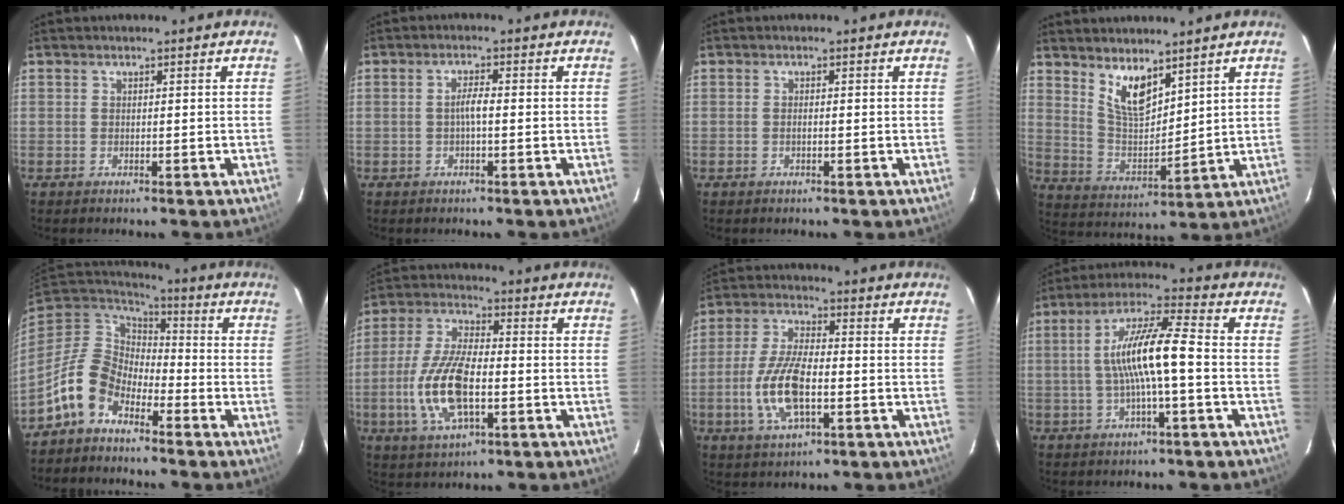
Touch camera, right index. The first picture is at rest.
{"total": 2.2, "force": [-0.4, 0.3, 2.2], "torque": [-0.042, 0.005, -0.008]}
{"total": 0.8, "force": [-0.3, 0.2, 0.7], "torque": [-0.013, 0.000, -0.005]}
{"total": 8.7, "force": [6.0, 3.3, 5.5], "torque": [-0.097, -0.008, 0.124]}
{"total": 11.1, "force": [-6.9, 6.9, 5.3], "torque": [-0.115, 0.020, -0.140]}
{"total": 14.0, "force": [-3.3, 5.8, 12.3], "torque": [-0.262, -0.002, -0.061]}
{"total": 12.3, "force": [-3.1, 4.7, 10.9], "torque": [-0.231, -0.003, -0.059]}
{"total": 11.0, "force": [-1.3, 1.1, 10.8], "torque": [-0.204, 0.018, -0.022]}